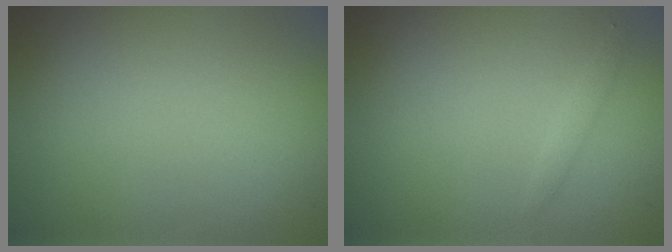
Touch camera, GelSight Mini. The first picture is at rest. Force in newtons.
{"total": 0.8, "press": 0.8, "slide": 0.1}